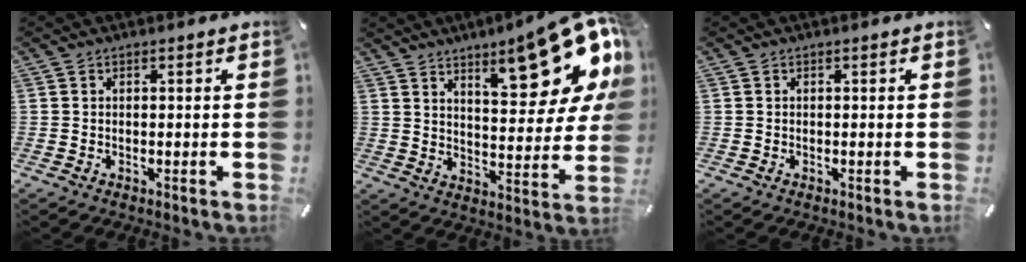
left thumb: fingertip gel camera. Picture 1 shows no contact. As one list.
[{"total": 20.7, "force": [13.7, 6.7, 14.0], "torque": [-0.178, -0.099, 0.219]}, {"total": 0.0}]